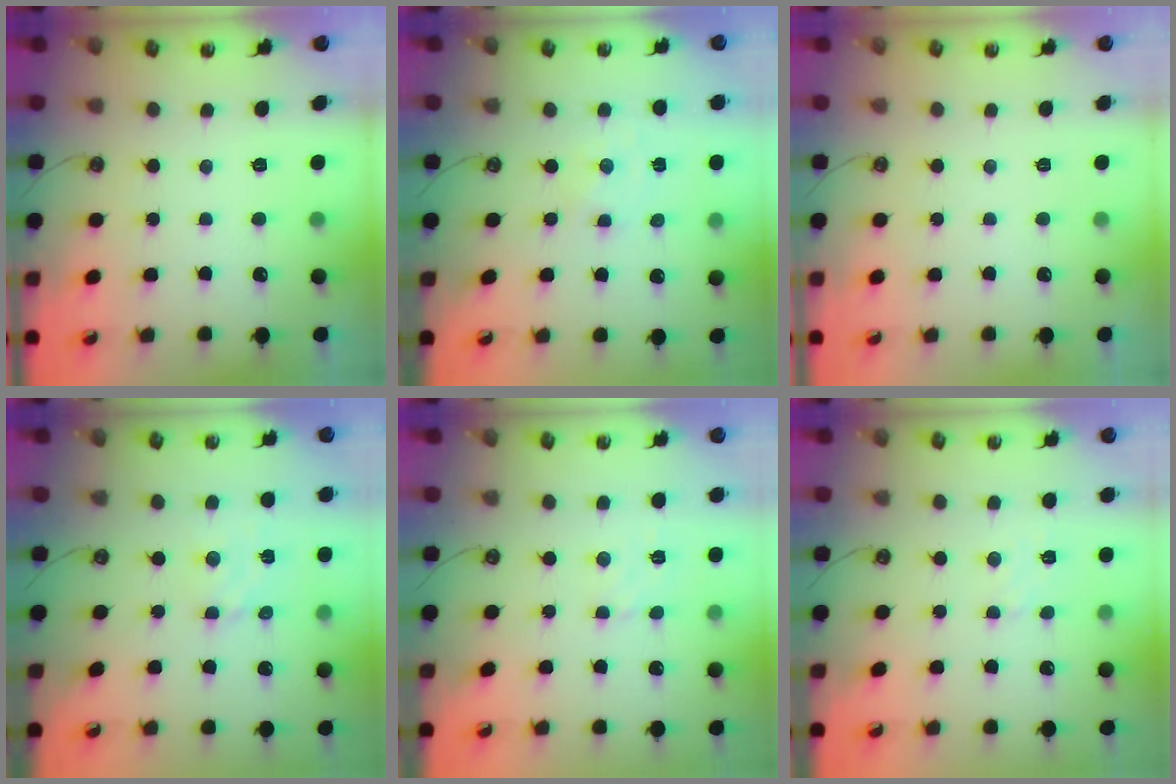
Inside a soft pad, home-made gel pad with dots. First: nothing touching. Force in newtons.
{"total": 0.0}
{"total": 0.0}
{"total": 3.2, "press": 3.2, "slide": 0.3}
{"total": 2.1, "press": 2.1, "slide": 0.5}
{"total": 3.5, "press": 3.4, "slide": 0.6}